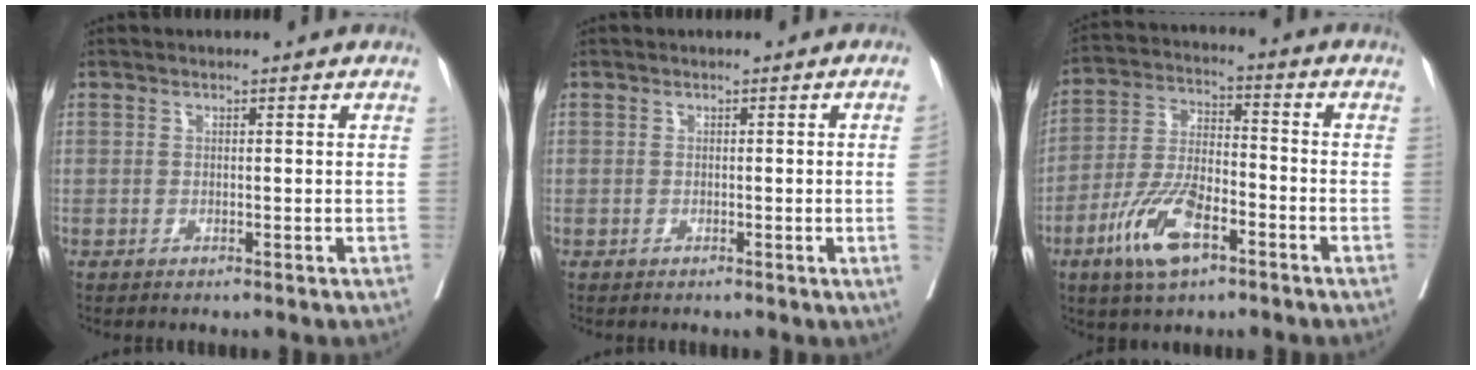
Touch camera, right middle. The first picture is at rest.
{"total": 2.8, "force": [-0.2, -1.1, 2.6], "torque": [-0.040, -0.006, 0.002]}
{"total": 11.3, "force": [-5.7, 4.0, 8.8], "torque": [-0.186, -0.002, -0.108]}